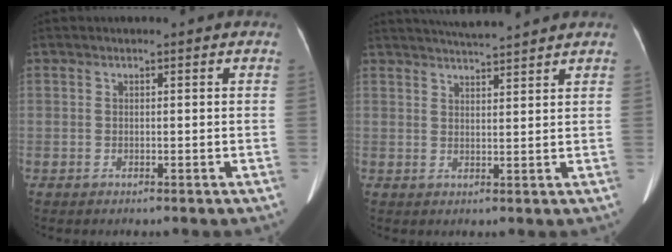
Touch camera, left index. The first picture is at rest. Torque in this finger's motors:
{"motor_torque": [0.75, -1.07, 0.04, 0.07]}